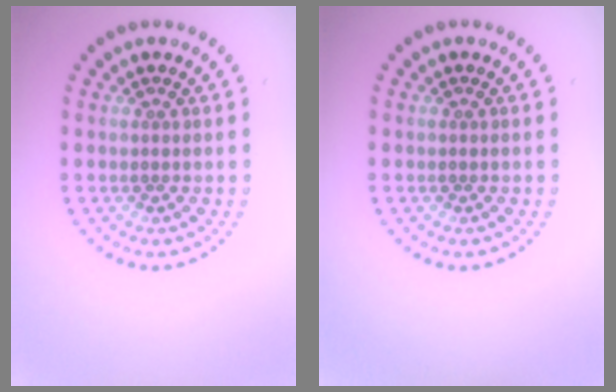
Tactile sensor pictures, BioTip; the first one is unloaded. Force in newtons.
{"total": 0.0}